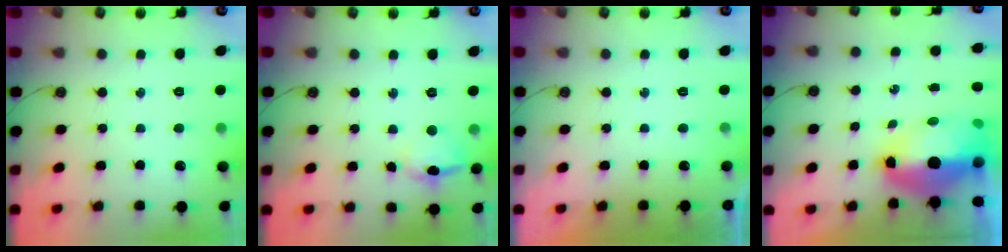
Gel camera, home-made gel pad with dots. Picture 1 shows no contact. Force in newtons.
{"total": 8.9, "press": 8.8, "slide": 1.2}
{"total": 0.0}
{"total": 11.9, "press": 11.8, "slide": 1.7}